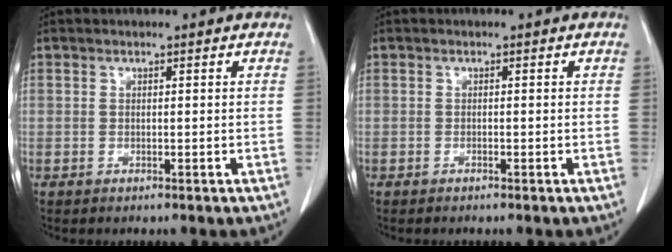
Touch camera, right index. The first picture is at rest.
{"total": 0.0}